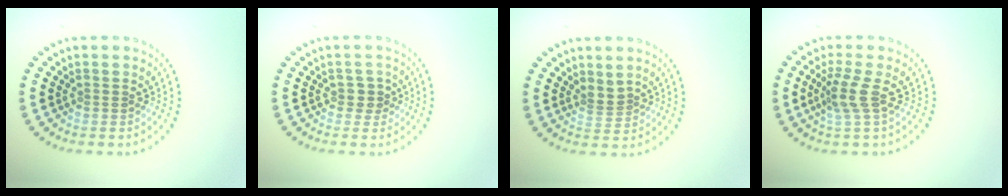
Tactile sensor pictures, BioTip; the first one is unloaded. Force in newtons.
{"total": 1.4, "press": 1.3, "slide": 0.7}
{"total": 1.5, "press": 1.0, "slide": 1.1}
{"total": 2.6, "press": 2.0, "slide": 1.7}